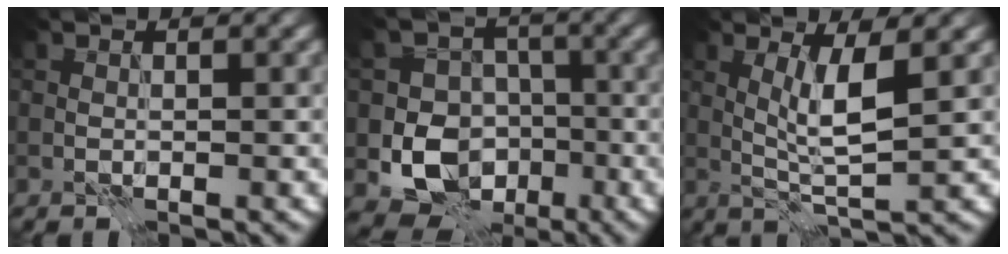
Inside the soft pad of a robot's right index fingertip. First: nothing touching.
{"total": 7.6, "force": [-2.3, 6.6, 3.1], "torque": [-0.028, -0.009, -0.061]}
{"total": 3.7, "force": [0.7, 0.3, 3.6], "torque": [-0.073, -0.008, 0.020]}